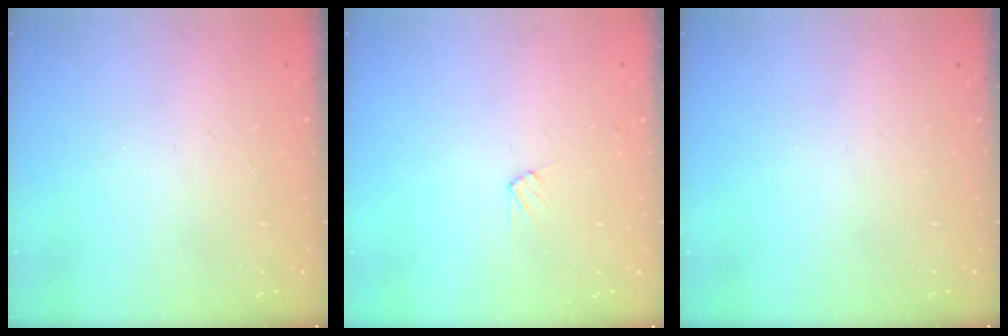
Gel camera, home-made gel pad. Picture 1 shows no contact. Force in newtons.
{"total": 7.0, "press": 7.0, "slide": 0.7}
{"total": 0.0}